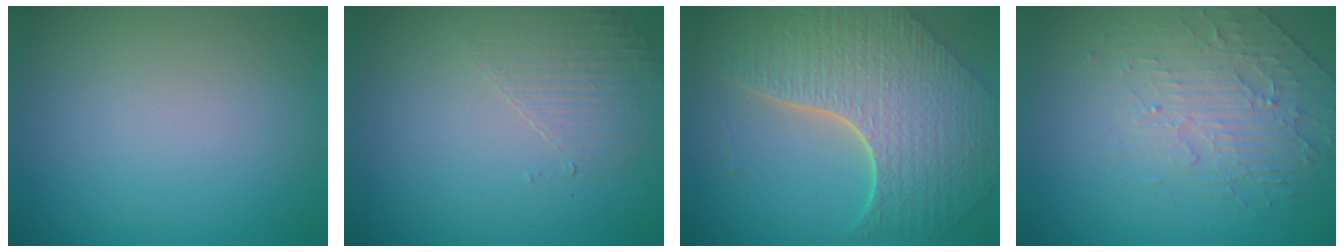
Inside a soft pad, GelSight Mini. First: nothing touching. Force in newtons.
{"total": 1.6, "press": 0.7, "slide": 1.4}
{"total": 8.3, "press": 5.9, "slide": 5.7}
{"total": 2.8, "press": 2.3, "slide": 1.6}